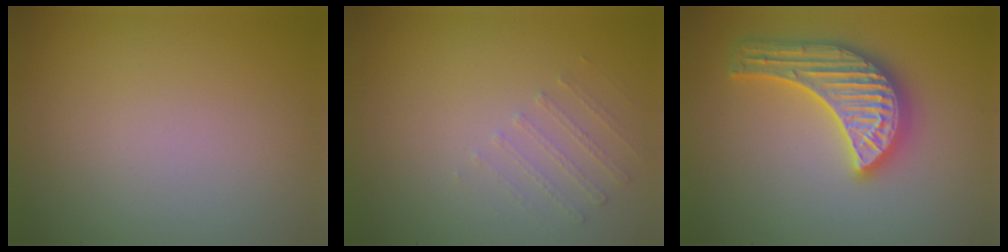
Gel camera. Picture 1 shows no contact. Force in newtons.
{"total": 1.1, "press": 0.7, "slide": 0.8}
{"total": 5.7, "press": 5.6, "slide": 0.6}